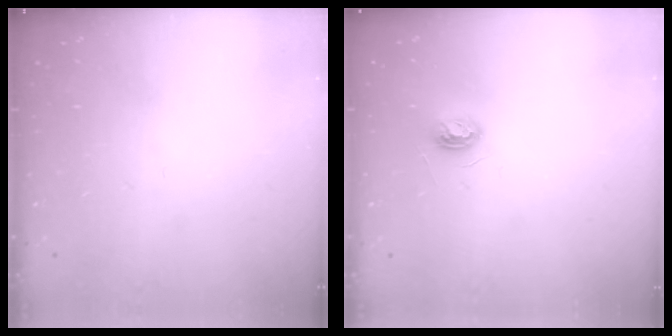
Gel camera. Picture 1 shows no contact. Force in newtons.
{"total": 5.3, "press": 5.3, "slide": 0.6}